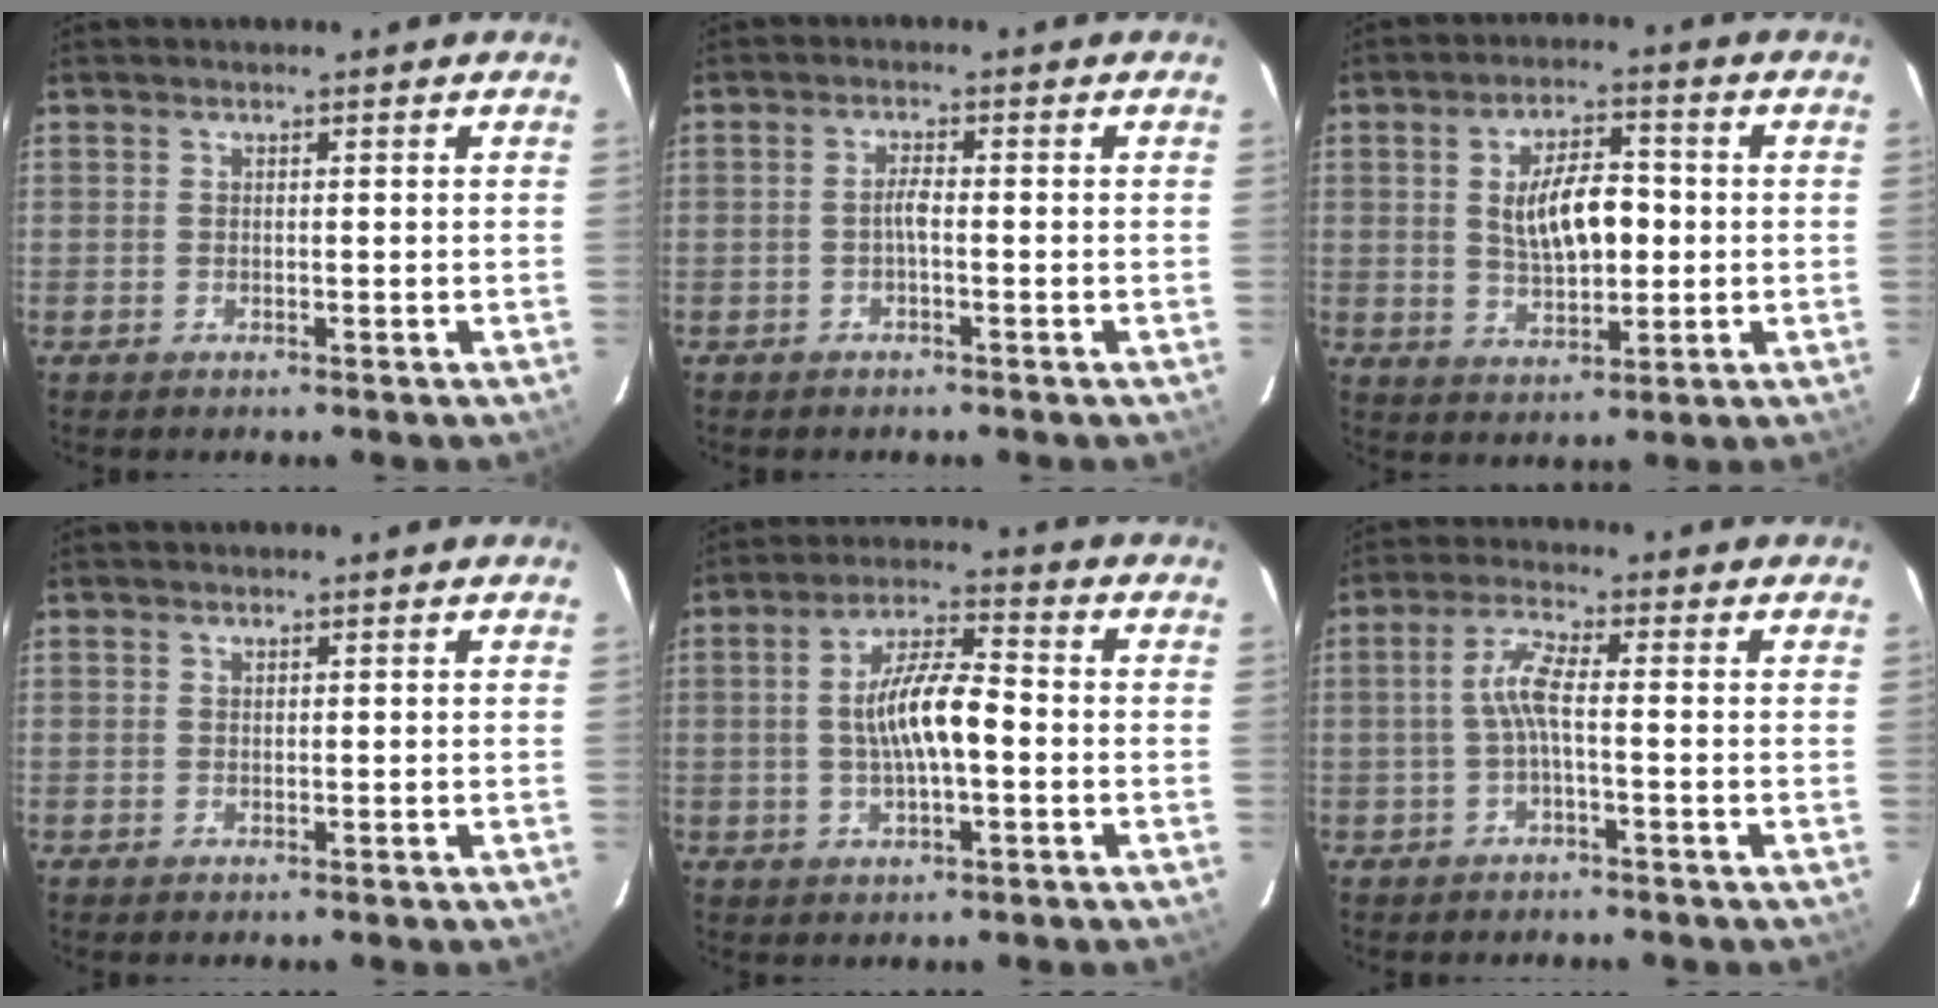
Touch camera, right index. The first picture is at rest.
{"total": 1.7, "force": [-0.6, 0.2, 1.6], "torque": [-0.032, 0.006, -0.014]}
{"total": 9.8, "force": [0.6, 4.7, 8.6], "torque": [-0.156, 0.011, 0.020]}
{"total": 0.0}
{"total": 9.4, "force": [-0.8, 2.8, 8.9], "torque": [-0.165, 0.010, -0.012]}
{"total": 4.3, "force": [-0.9, 0.5, 4.2], "torque": [-0.095, 0.010, -0.018]}